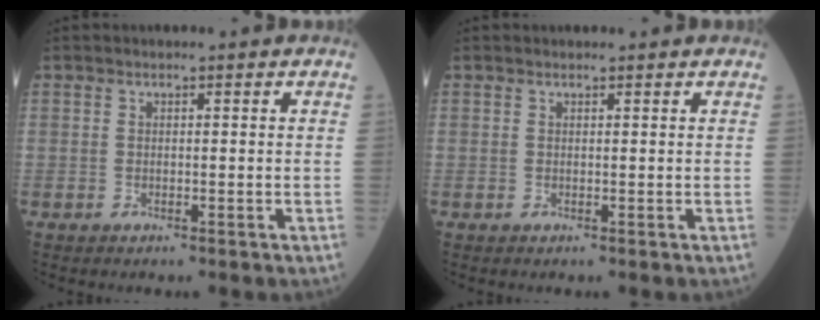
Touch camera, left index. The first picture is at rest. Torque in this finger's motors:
{"motor_torque": [0.14, -0.11, -0.06, -0.01]}